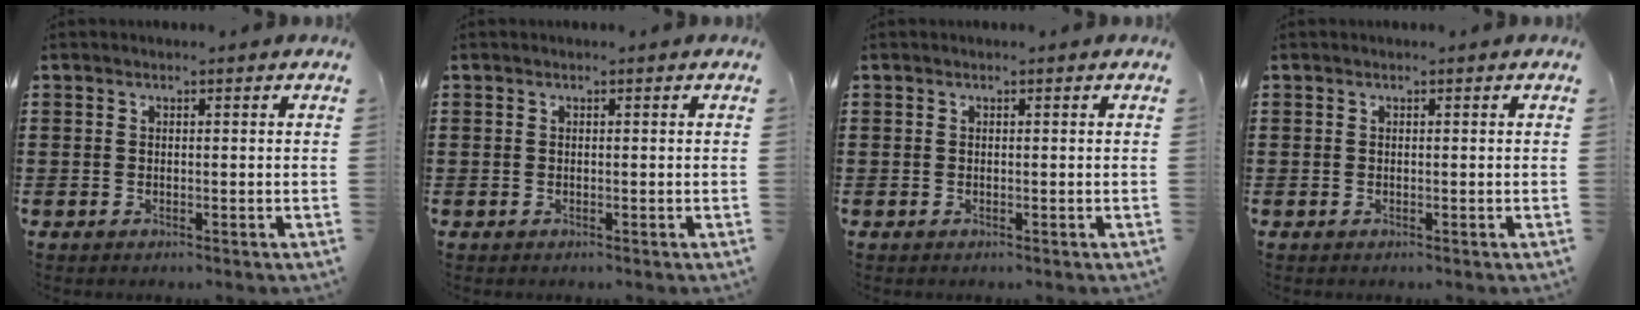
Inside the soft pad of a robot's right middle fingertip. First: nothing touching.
{"total": 0.0}
{"total": 0.0}
{"total": 0.0}